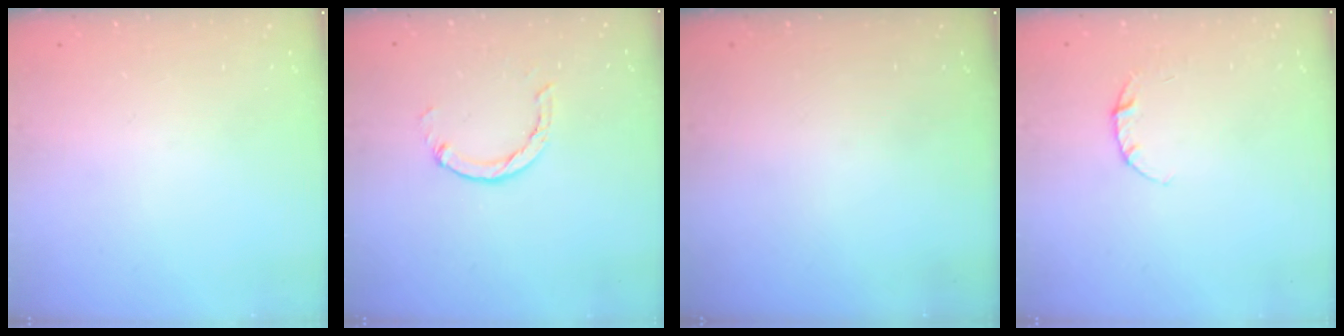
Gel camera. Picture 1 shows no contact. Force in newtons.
{"total": 2.9, "press": 2.9, "slide": 0.4}
{"total": 0.0}
{"total": 3.8, "press": 3.8, "slide": 0.4}